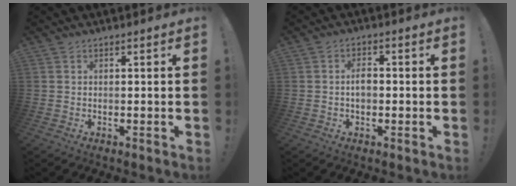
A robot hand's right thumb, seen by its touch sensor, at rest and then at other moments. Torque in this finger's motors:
{"motor_torque": [0.66, 0.31, 0.24, -0.28, 0.02]}